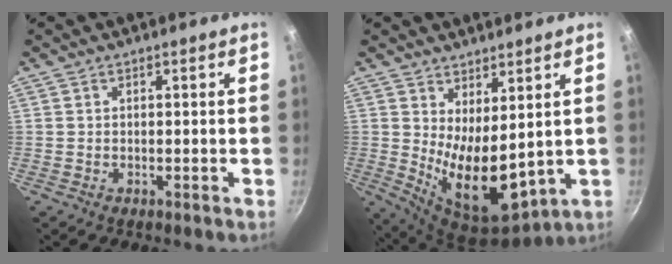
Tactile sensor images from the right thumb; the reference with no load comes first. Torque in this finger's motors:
{"motor_torque": [-0.66, 1.73, 1.84, 0.01, 0.15]}